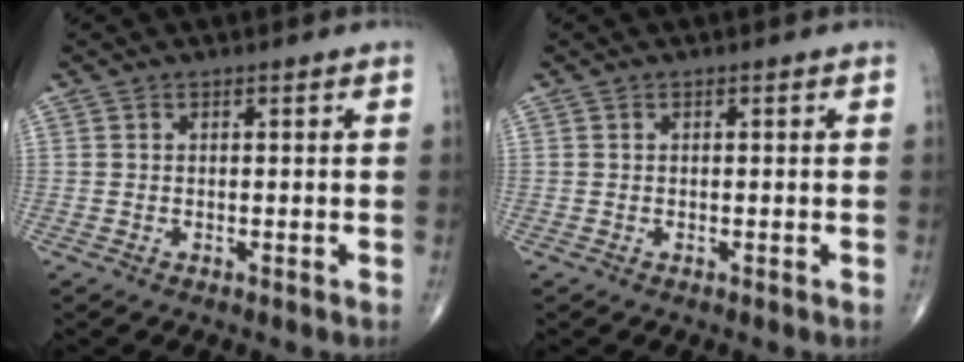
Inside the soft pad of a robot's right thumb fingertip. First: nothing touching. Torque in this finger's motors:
{"motor_torque": [0.10, 0.16, -0.06, -0.01, 0.02]}